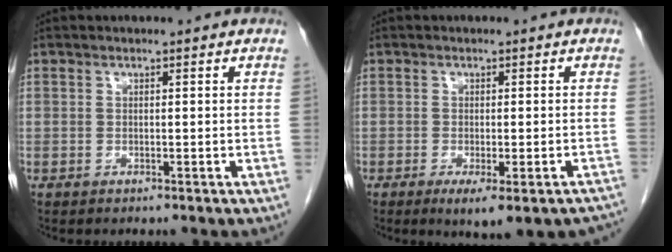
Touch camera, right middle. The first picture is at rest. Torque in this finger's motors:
{"motor_torque": [0.58, -0.41, 0.03, 0.04]}